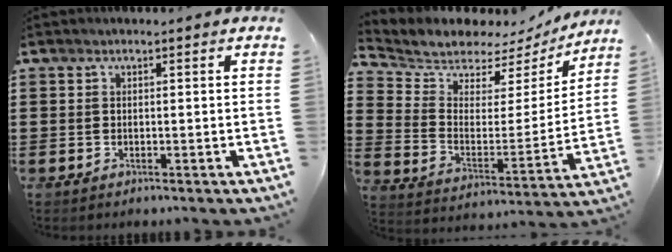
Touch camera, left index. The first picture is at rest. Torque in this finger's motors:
{"motor_torque": [1.46, -0.68, 0.26, 0.01]}